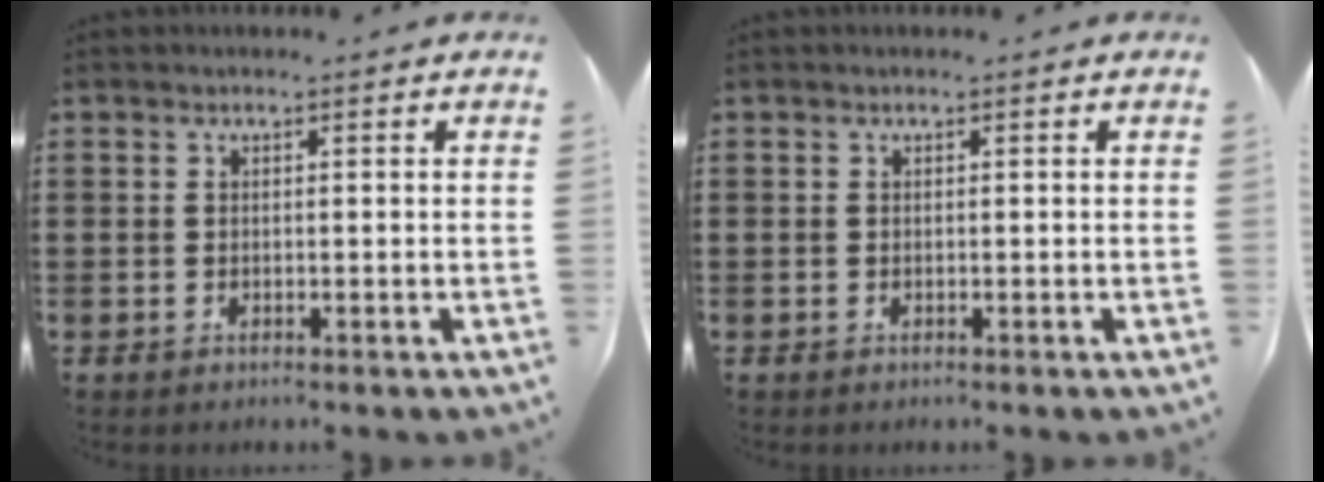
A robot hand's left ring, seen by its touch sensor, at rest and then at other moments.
{"total": 0.0}